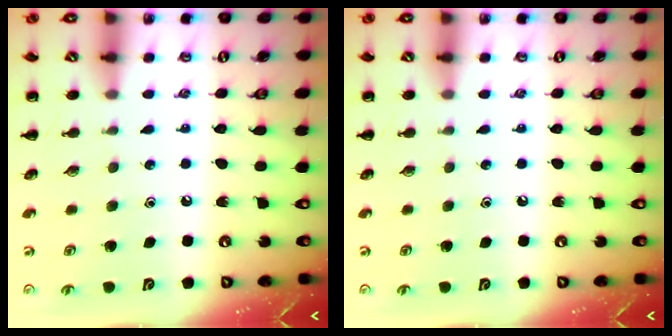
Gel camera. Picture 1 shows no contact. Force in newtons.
{"total": 0.0}